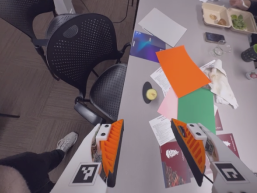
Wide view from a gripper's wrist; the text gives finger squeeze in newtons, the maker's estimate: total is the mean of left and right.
{"total": 0.0}